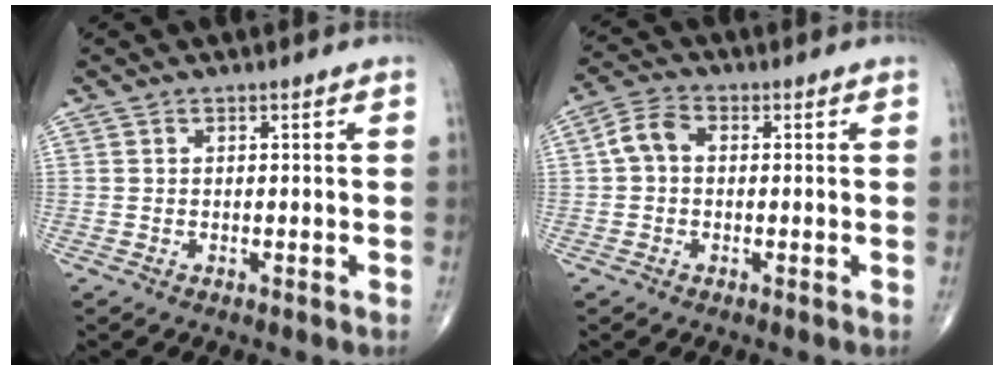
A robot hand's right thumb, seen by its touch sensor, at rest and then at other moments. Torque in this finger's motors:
{"motor_torque": [-0.29, 0.43, 0.23, -0.29, 0.06]}